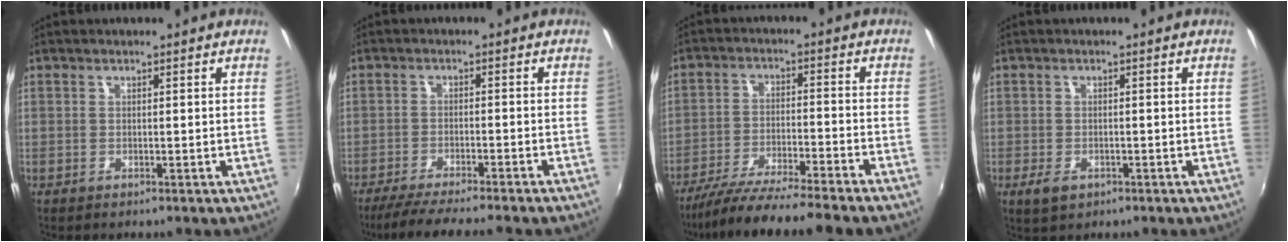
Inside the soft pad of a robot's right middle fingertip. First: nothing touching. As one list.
[{"total": 9.3, "force": [-8.1, -1.0, 4.5], "torque": [-0.100, -0.020, -0.128]}, {"total": 13.6, "force": [-11.9, -2.3, 6.1], "torque": [-0.130, -0.033, -0.201]}, {"total": 3.1, "force": [-1.5, 1.8, 2.0], "torque": [-0.043, -0.008, -0.025]}]